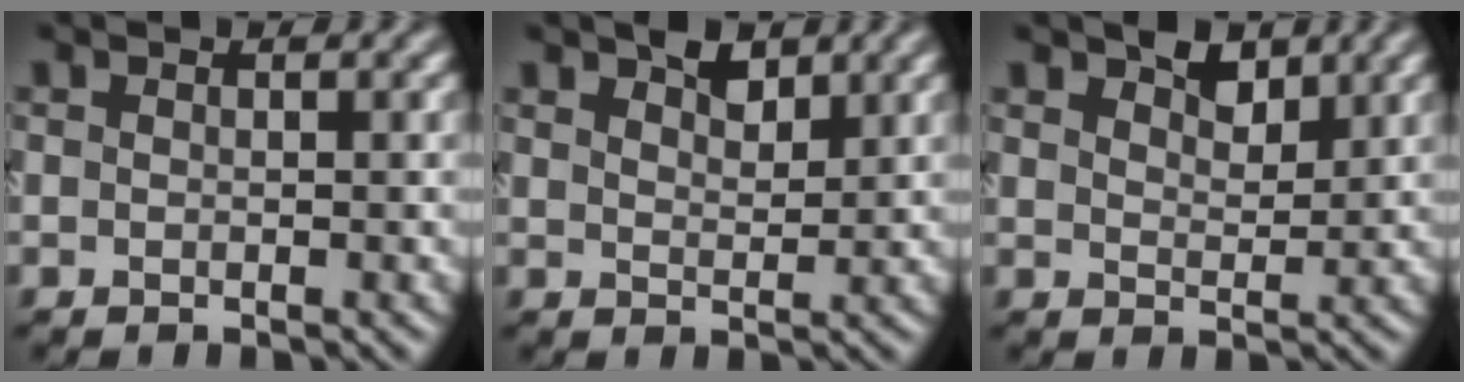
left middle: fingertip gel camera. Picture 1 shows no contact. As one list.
[{"total": 2.3, "force": [2.0, 0.7, 0.8], "torque": [-0.012, 0.008, 0.038]}, {"total": 2.6, "force": [2.2, 0.9, 1.0], "torque": [-0.011, 0.005, 0.038]}]